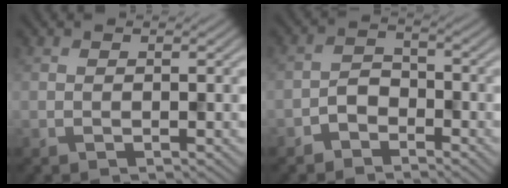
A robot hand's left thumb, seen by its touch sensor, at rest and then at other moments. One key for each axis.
{"total": 3.1, "fx": -2.1, "fy": 1.9, "fz": 1.2, "tx": -0.022, "ty": 0.009, "tz": -0.052}